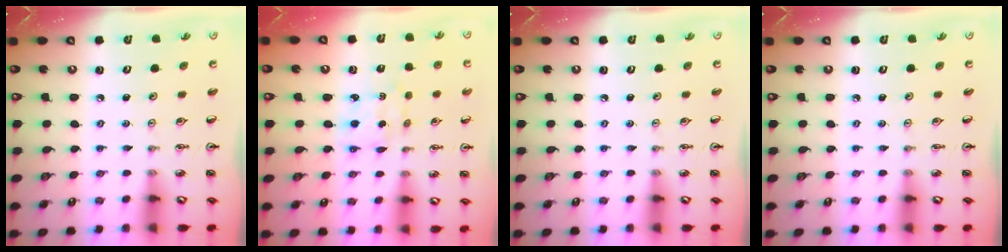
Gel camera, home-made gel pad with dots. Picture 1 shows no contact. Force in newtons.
{"total": 2.5, "press": 2.5, "slide": 0.3}
{"total": 0.0}
{"total": 0.0}